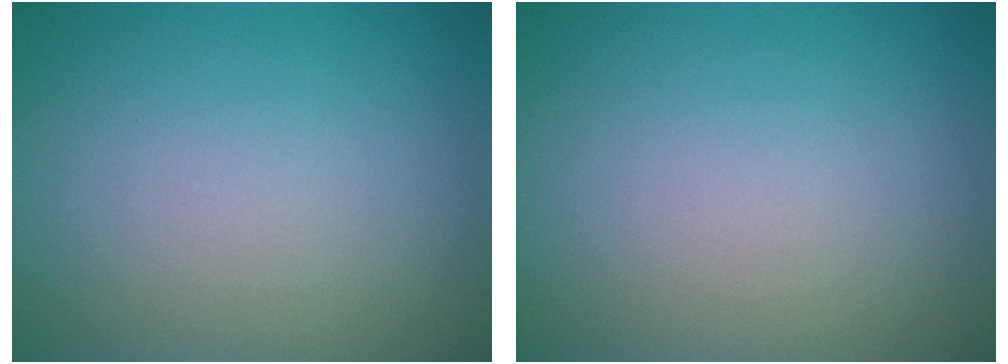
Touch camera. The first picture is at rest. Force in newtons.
{"total": 0.0}